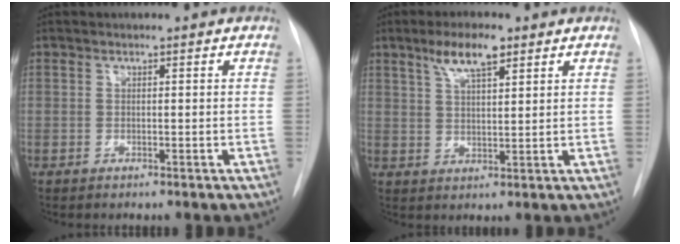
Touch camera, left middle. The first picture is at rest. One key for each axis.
{"total": 6.4, "fx": 4.0, "fy": 1.5, "fz": 4.7, "tx": -0.089, "ty": 0.009, "tz": 0.072}